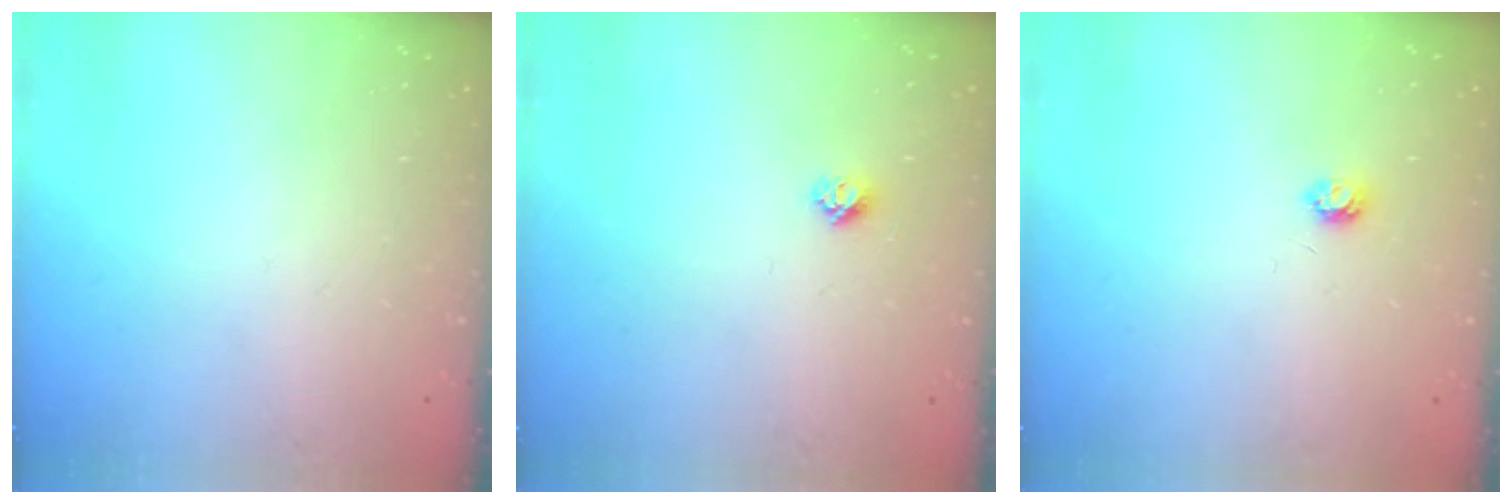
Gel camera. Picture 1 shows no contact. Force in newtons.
{"total": 4.5, "press": 4.4, "slide": 0.5}
{"total": 4.2, "press": 4.2, "slide": 0.5}